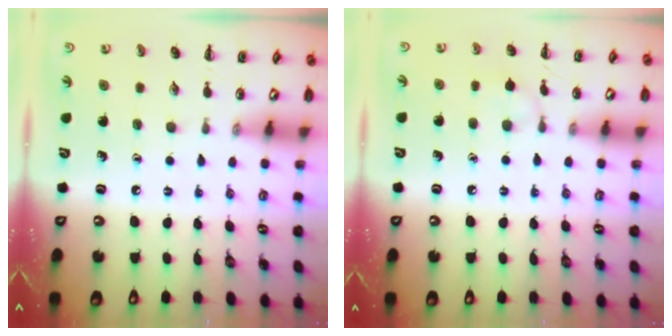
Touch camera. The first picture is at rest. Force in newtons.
{"total": 6.2, "press": 6.0, "slide": 1.7}